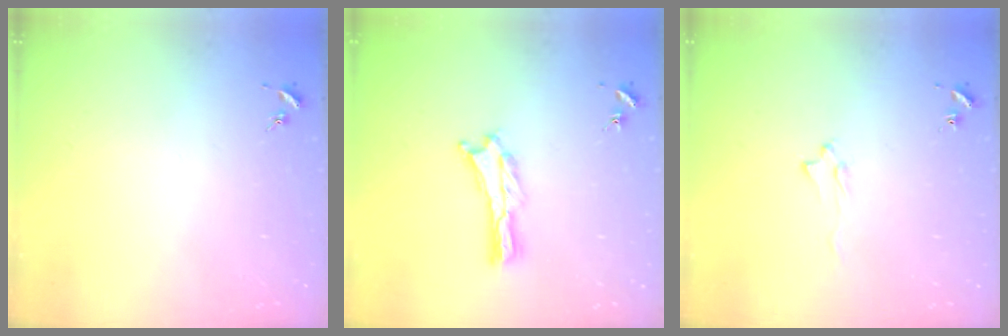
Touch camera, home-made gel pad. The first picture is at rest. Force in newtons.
{"total": 0.7, "press": 0.7, "slide": 0.2}
{"total": 1.6, "press": 1.5, "slide": 0.2}